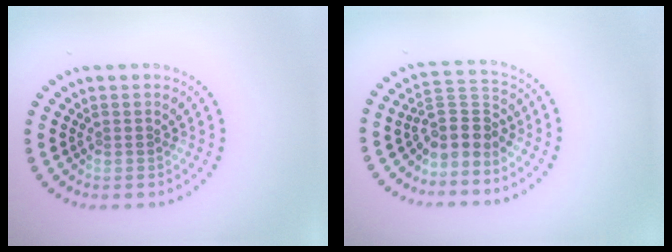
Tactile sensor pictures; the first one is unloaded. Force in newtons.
{"total": 3.3, "press": 2.5, "slide": 2.1}